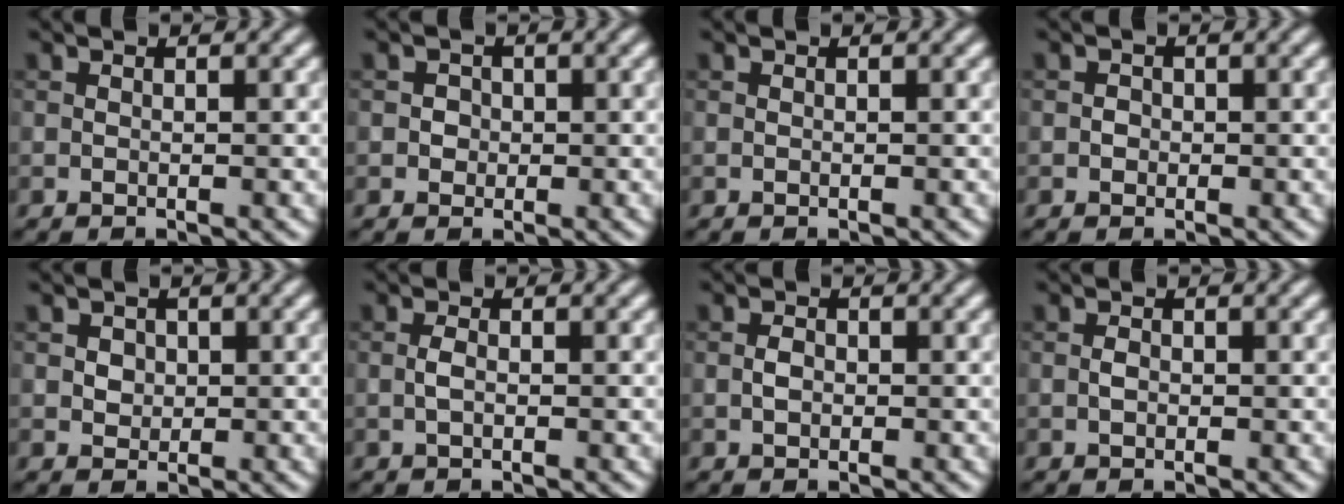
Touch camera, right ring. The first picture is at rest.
{"total": 1.2, "force": [0.1, 1.1, 0.3], "torque": [0.007, 0.001, -0.002]}
{"total": 0.0}
{"total": 0.7, "force": [-0.1, 0.7, 0.2], "torque": [0.001, -0.003, -0.005]}
{"total": 1.5, "force": [0.4, 1.3, 0.6], "torque": [-0.007, 0.002, 0.010]}
{"total": 1.0, "force": [-0.2, 0.4, 0.9], "torque": [-0.023, -0.001, -0.006]}
{"total": 1.1, "force": [-0.2, 0.8, 0.8], "torque": [-0.016, 0.000, -0.006]}
{"total": 0.8, "force": [-0.1, 0.5, 0.6], "torque": [-0.011, 0.000, -0.004]}